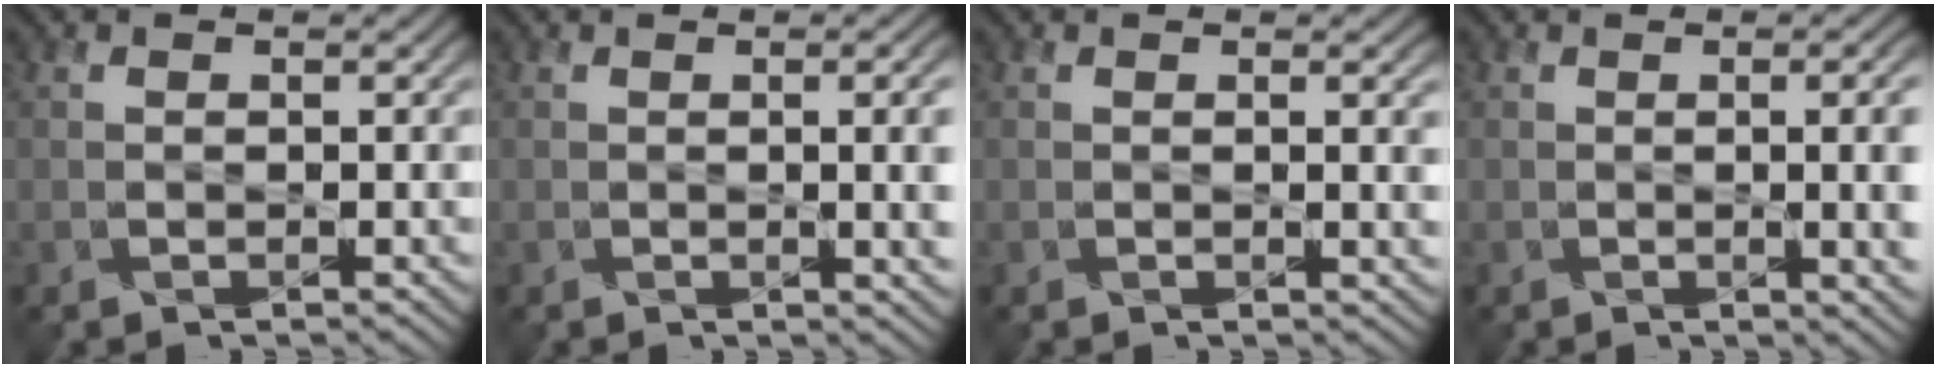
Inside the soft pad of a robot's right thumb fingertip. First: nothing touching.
{"total": 6.0, "force": [-0.4, 1.9, 5.7], "torque": [-0.058, -0.002, 0.002]}
{"total": 1.9, "force": [0.2, 0.2, 1.8], "torque": [-0.030, 0.000, 0.003]}
{"total": 8.3, "force": [-0.7, 3.1, 7.6], "torque": [-0.064, 0.001, -0.001]}